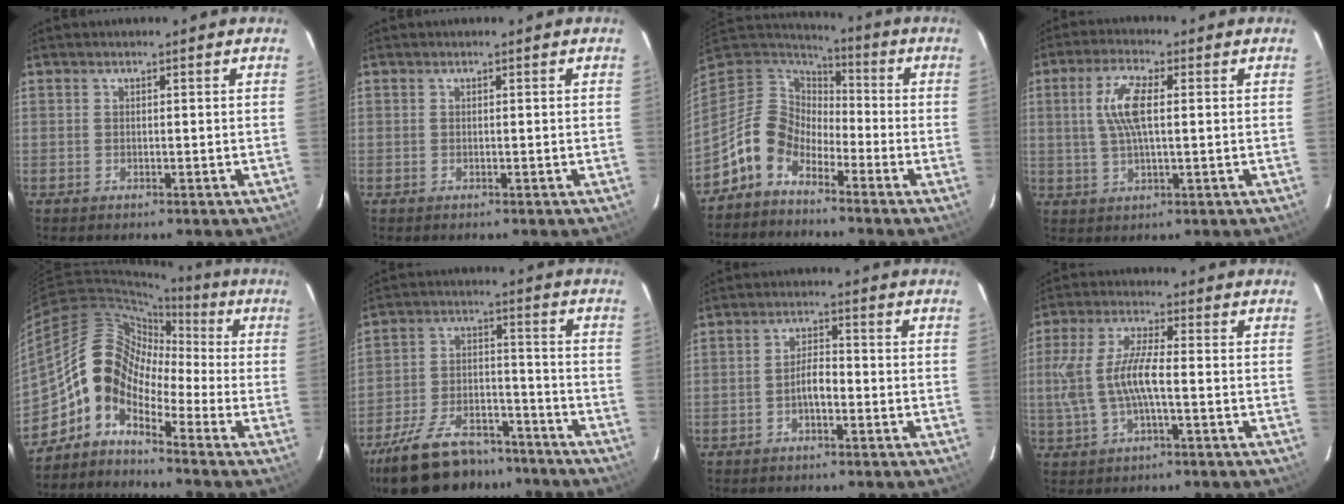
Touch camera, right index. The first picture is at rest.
{"total": 0.0}
{"total": 10.3, "force": [-6.9, 6.7, 3.9], "torque": [-0.087, 0.028, -0.146]}
{"total": 7.6, "force": [1.3, 2.4, 7.1], "torque": [-0.144, 0.010, 0.027]}
{"total": 9.0, "force": [-4.0, 6.2, 5.2], "torque": [-0.077, 0.031, -0.103]}
{"total": 21.0, "force": [-16.4, 9.0, 9.4], "torque": [-0.206, 0.004, -0.249]}
{"total": 3.3, "force": [-1.5, 1.3, 2.7], "torque": [-0.052, 0.011, -0.026]}
{"total": 9.5, "force": [-1.1, 2.6, 9.1], "torque": [-0.190, 0.006, -0.016]}